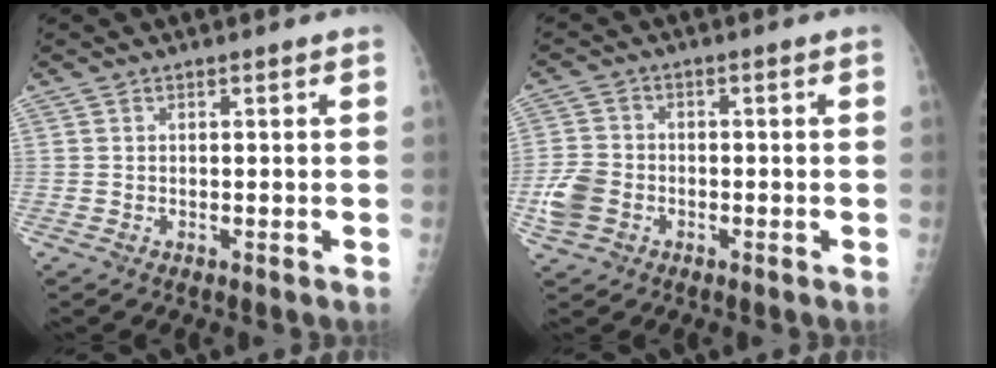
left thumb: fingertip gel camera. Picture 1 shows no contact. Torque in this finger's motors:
{"motor_torque": [0.00, 0.01, 0.34, 0.22, 0.01]}